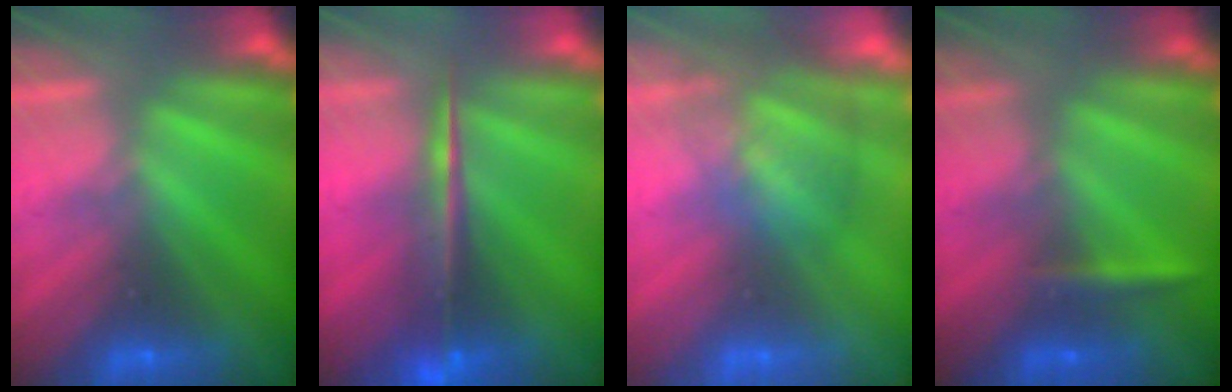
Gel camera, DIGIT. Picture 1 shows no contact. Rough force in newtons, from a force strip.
{"total": 5.6}
{"total": 3.9}
{"total": 2.3}